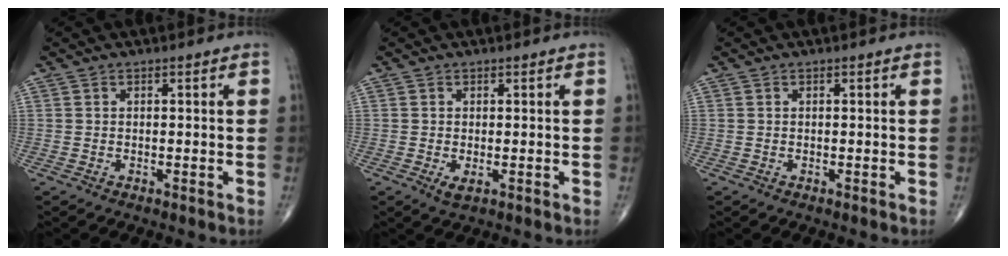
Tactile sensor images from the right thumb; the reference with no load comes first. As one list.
[{"total": 1.6, "force": [-0.4, 0.6, 1.4], "torque": [-0.029, -0.007, -0.003]}, {"total": 0.0}]